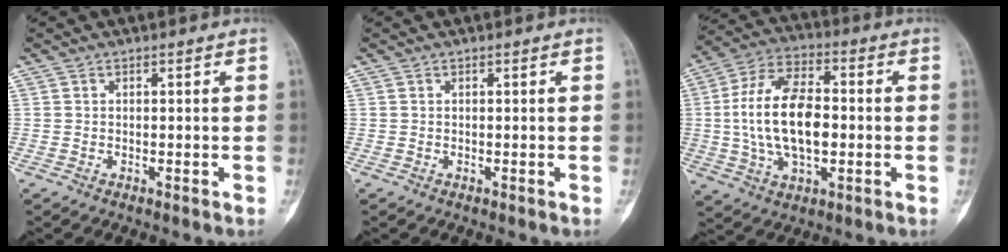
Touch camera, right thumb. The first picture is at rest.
{"total": 0.0}
{"total": 17.1, "force": [-0.3, 9.4, 14.3], "torque": [-0.264, 0.018, -0.008]}